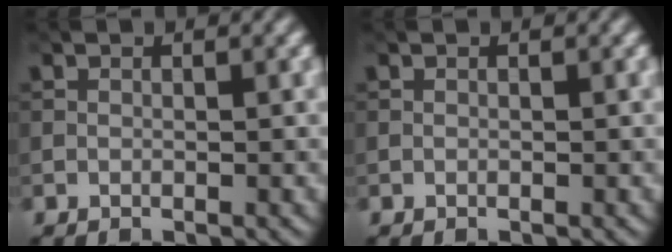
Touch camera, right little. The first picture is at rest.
{"total": 0.0}